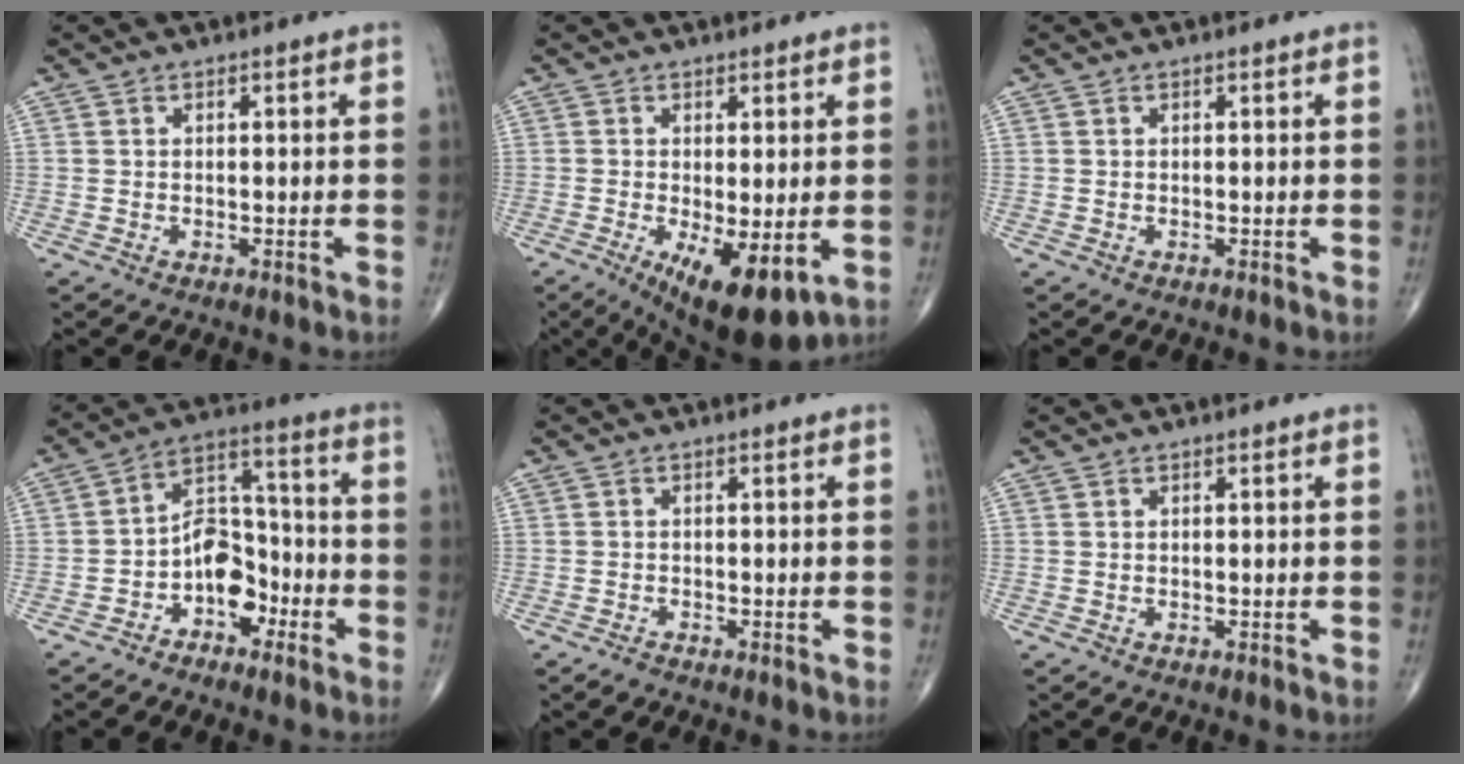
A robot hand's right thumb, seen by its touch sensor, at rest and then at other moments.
{"total": 10.9, "force": [-3.3, 3.9, 9.6], "torque": [-0.147, -0.022, -0.037]}
{"total": 0.0}
{"total": 9.9, "force": [-4.1, 6.5, 6.2], "torque": [-0.066, 0.052, -0.078]}
{"total": 1.0, "force": [-0.9, 0.4, 0.4], "torque": [-0.010, 0.001, -0.017]}
{"total": 0.0}